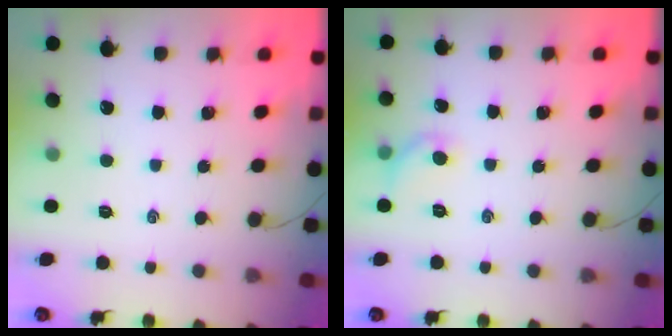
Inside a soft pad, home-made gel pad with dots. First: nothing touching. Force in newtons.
{"total": 5.5, "press": 5.4, "slide": 1.4}